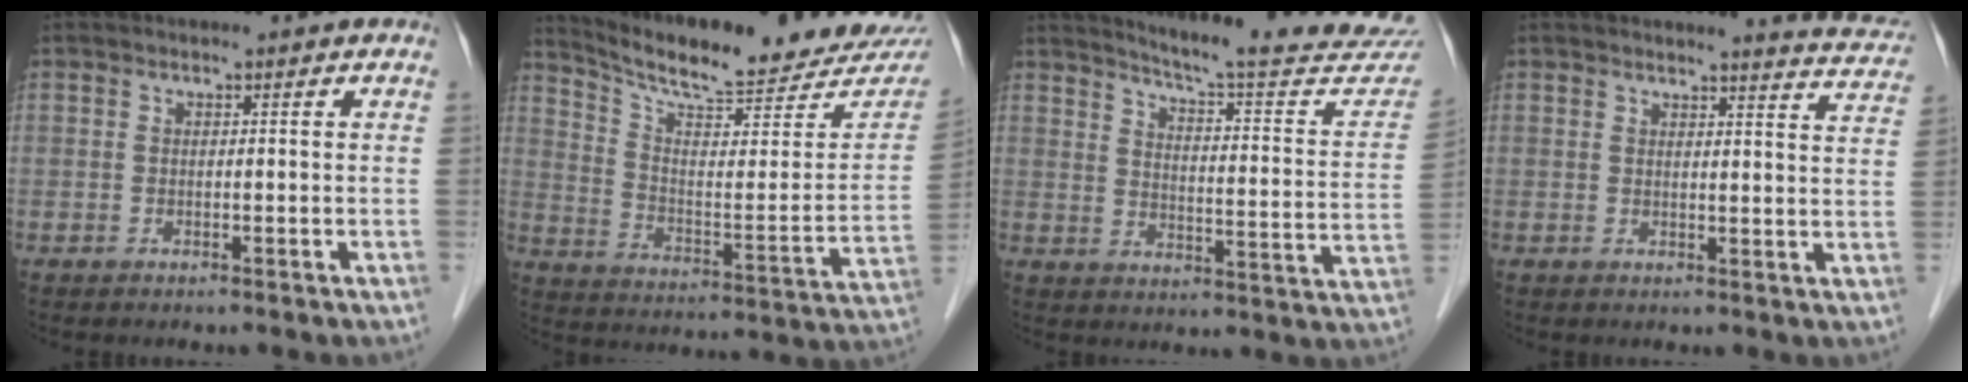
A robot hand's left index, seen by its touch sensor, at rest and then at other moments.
{"total": 22.8, "force": [21.4, 2.6, 7.6], "torque": [-0.122, -0.076, 0.290]}
{"total": 22.8, "force": [21.5, 1.0, 7.4], "torque": [-0.097, -0.099, 0.260]}
{"total": 7.0, "force": [7.0, 0.2, 0.9], "torque": [-0.008, -0.034, 0.058]}